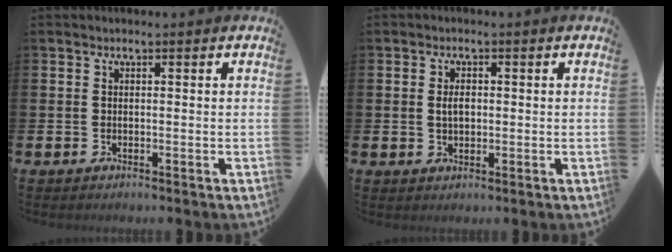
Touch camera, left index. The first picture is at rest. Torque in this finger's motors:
{"motor_torque": [0.14, -0.06, 0.03, 0.07]}